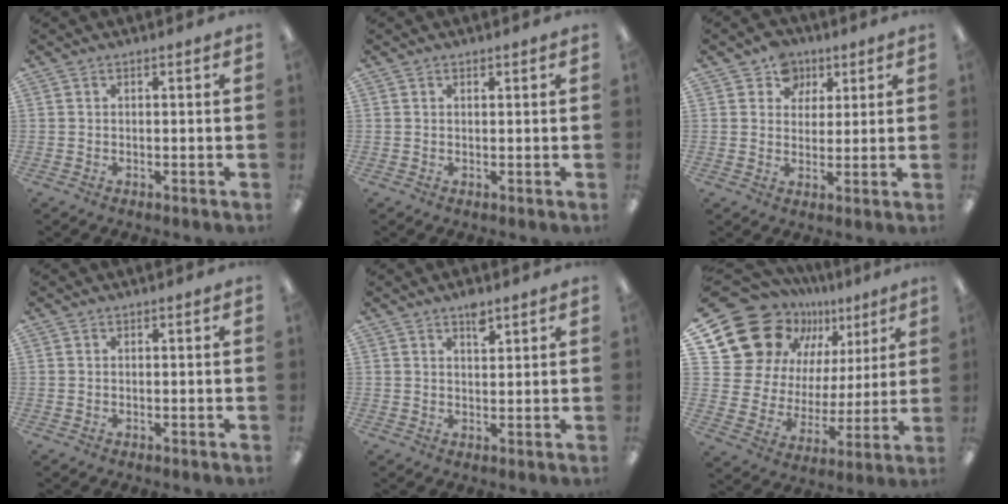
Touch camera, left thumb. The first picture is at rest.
{"total": 0.6, "force": [0.5, 0.3, 0.1], "torque": [0.007, -0.003, 0.007]}
{"total": 7.0, "force": [4.2, 5.5, 1.0], "torque": [-0.017, -0.016, 0.076]}
{"total": 0.0}
{"total": 3.8, "force": [2.8, 1.6, 2.0], "torque": [-0.021, -0.014, 0.045]}
{"total": 18.1, "force": [11.2, 12.7, 6.5], "torque": [-0.120, -0.070, 0.217]}